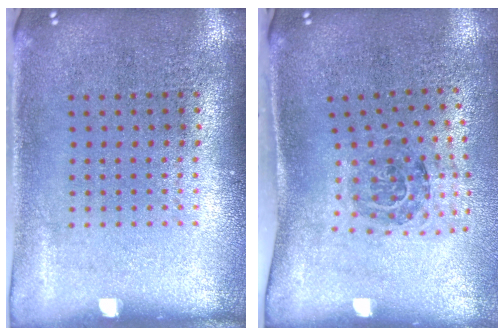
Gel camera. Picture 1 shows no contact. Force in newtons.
{"total": 1.4, "press": 1.0, "slide": 1.0}